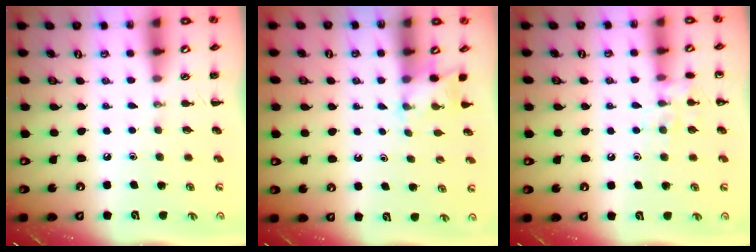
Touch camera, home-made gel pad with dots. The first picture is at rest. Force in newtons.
{"total": 2.6, "press": 2.5, "slide": 0.9}
{"total": 7.6, "press": 7.5, "slide": 1.0}